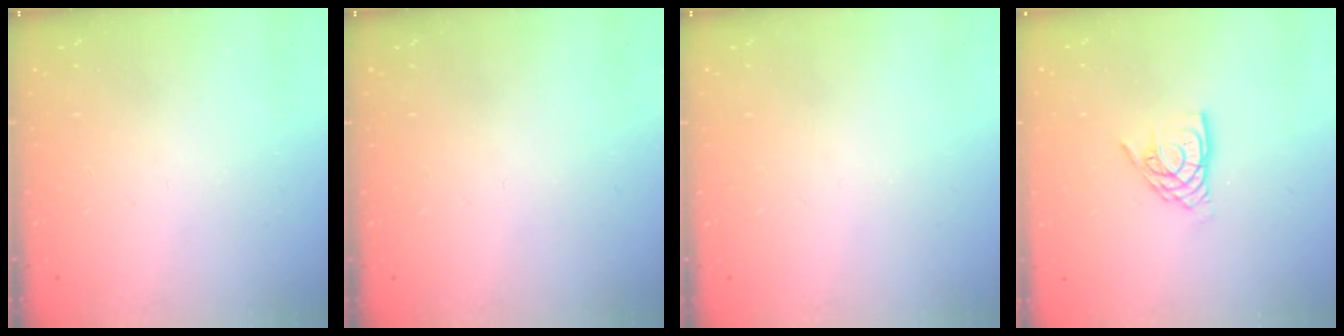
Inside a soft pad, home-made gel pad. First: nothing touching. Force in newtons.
{"total": 0.0}
{"total": 0.0}
{"total": 9.6, "press": 9.5, "slide": 0.9}